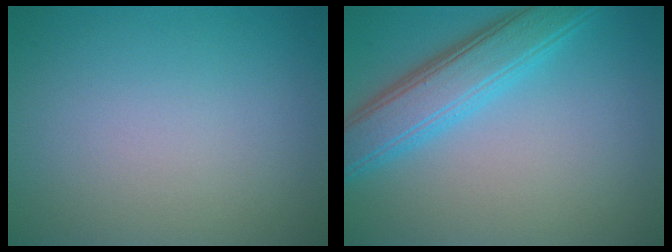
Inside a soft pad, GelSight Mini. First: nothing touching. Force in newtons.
{"total": 5.5, "press": 5.5, "slide": 0.1}